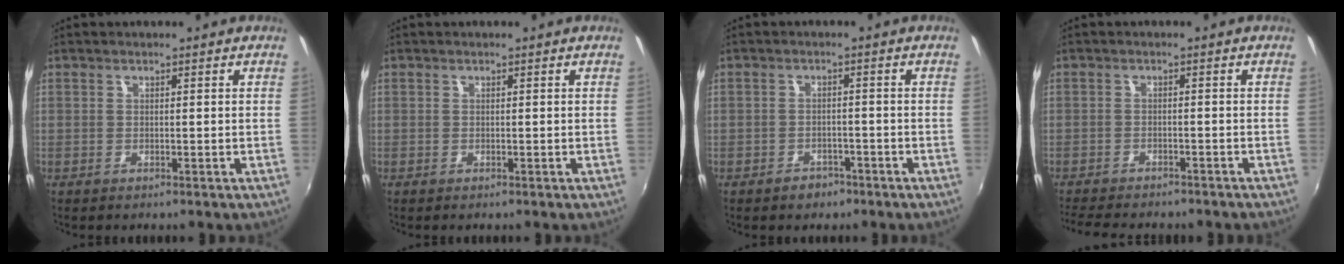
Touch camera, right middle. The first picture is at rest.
{"total": 0.0}
{"total": 3.4, "force": [-2.4, 2.3, 0.6], "torque": [-0.021, 0.003, -0.032]}
{"total": 9.9, "force": [-8.7, 2.5, 3.9], "torque": [-0.097, -0.023, -0.132]}